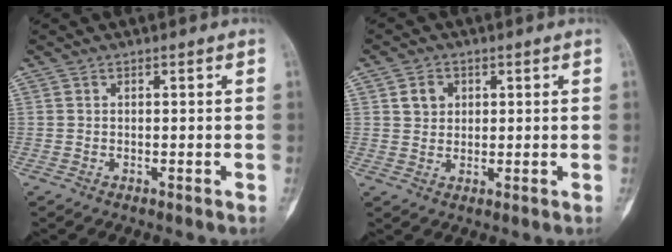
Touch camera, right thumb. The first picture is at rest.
{"total": 3.5, "force": [1.2, 2.9, 1.5], "torque": [-0.009, -0.005, 0.022]}